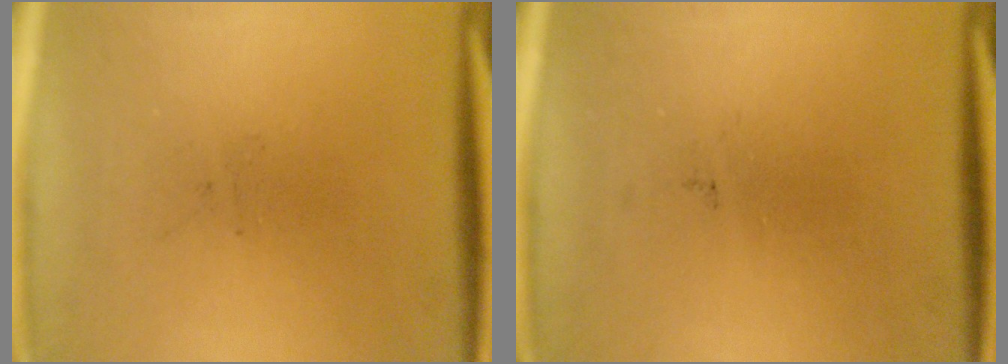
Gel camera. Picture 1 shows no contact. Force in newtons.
{"total": 0.0}